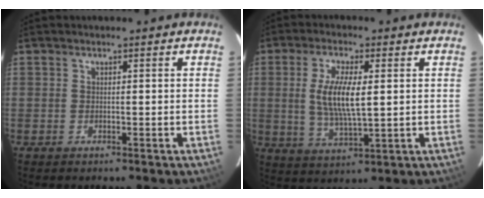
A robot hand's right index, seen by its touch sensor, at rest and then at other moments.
{"total": 9.5, "force": [1.1, 2.8, 9.0], "torque": [-0.177, -0.004, 0.025]}